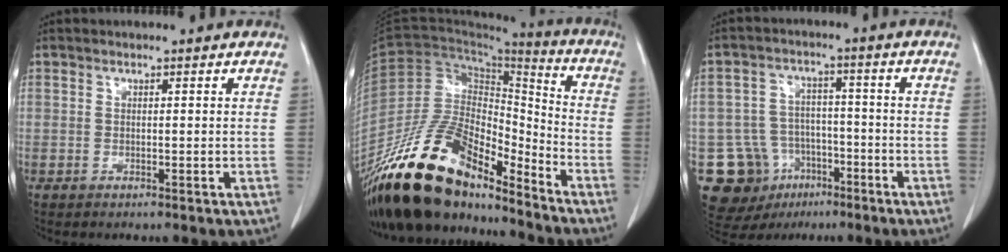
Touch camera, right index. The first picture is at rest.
{"total": 21.3, "force": [-16.9, 7.2, 10.7], "torque": [-0.205, 0.019, -0.309]}
{"total": 13.2, "force": [-6.4, 10.9, 3.7], "torque": [-0.077, 0.042, -0.091]}